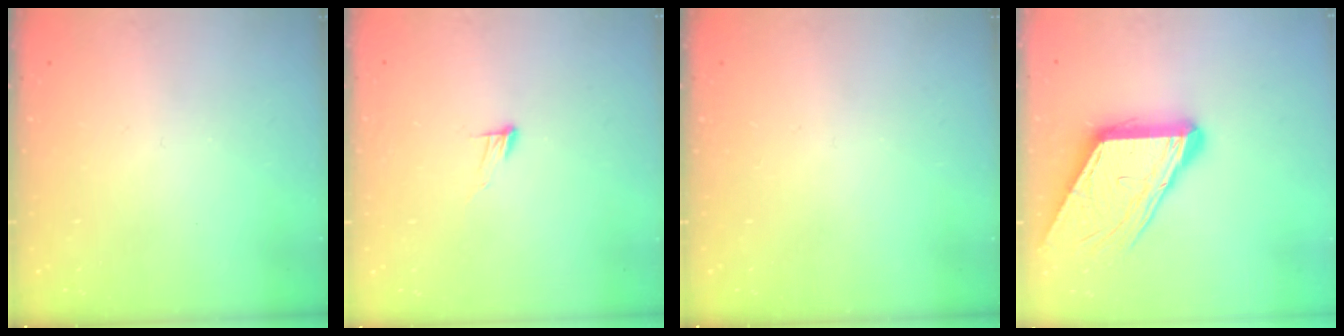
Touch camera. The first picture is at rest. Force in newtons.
{"total": 4.2, "press": 4.2, "slide": 0.4}
{"total": 0.0}
{"total": 14.0, "press": 13.9, "slide": 1.9}